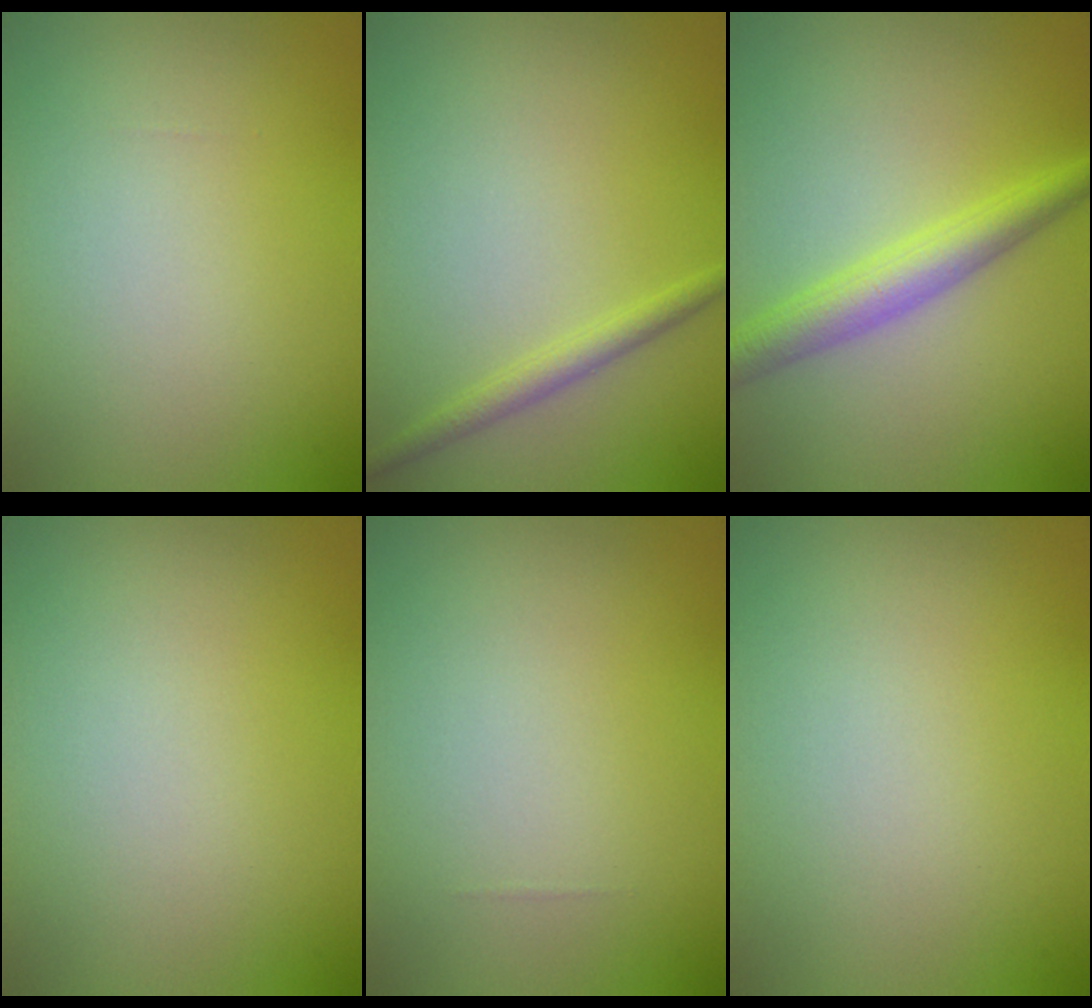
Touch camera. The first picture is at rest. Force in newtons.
{"total": 1.7, "press": 1.7, "slide": 0.1}
{"total": 3.8, "press": 3.8, "slide": 0.1}
{"total": 0.0}
{"total": 0.0}
{"total": 0.0}